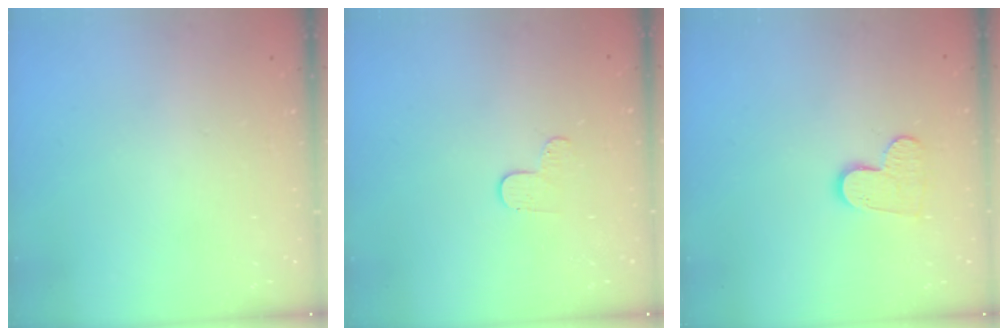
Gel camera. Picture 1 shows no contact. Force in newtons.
{"total": 3.9, "press": 3.9, "slide": 0.4}
{"total": 8.9, "press": 8.9, "slide": 0.7}